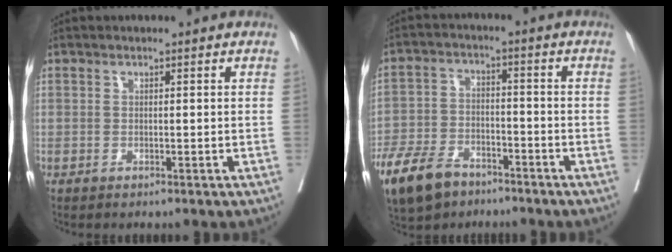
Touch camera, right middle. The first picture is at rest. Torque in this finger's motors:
{"motor_torque": [1.08, -1.06, 0.21, 0.07]}